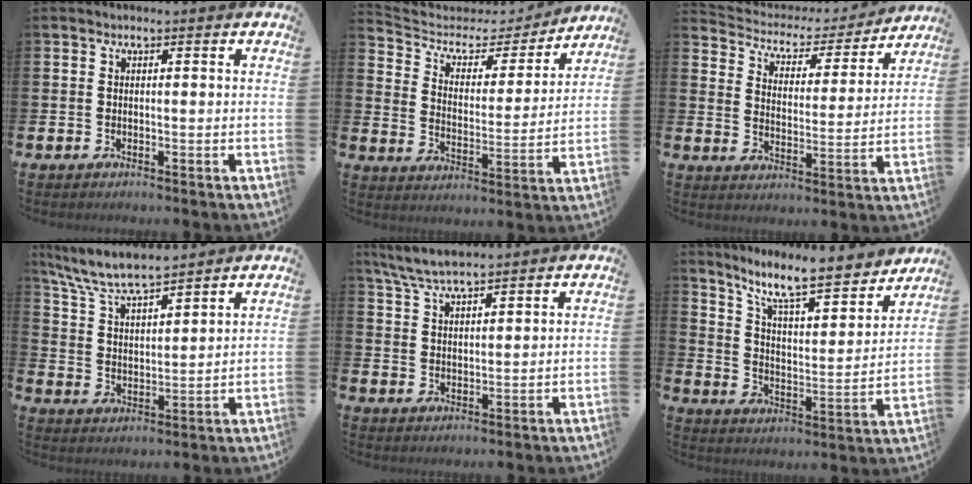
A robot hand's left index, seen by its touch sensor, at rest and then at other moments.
{"total": 5.2, "force": [4.1, 2.8, 1.5], "torque": [-0.059, -0.033, 0.062]}
{"total": 4.2, "force": [3.6, 1.9, 0.7], "torque": [-0.042, -0.032, 0.053]}
{"total": 7.4, "force": [6.9, 1.0, 2.5], "torque": [-0.077, -0.036, 0.123]}
{"total": 5.6, "force": [5.2, 0.7, 1.9], "torque": [-0.056, -0.015, 0.096]}
{"total": 10.5, "force": [9.3, 1.7, 4.7], "torque": [-0.109, -0.065, 0.156]}